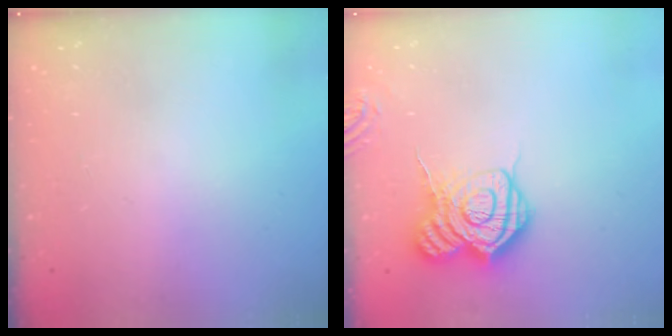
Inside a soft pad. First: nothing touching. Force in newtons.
{"total": 16.3, "press": 16.3, "slide": 1.1}